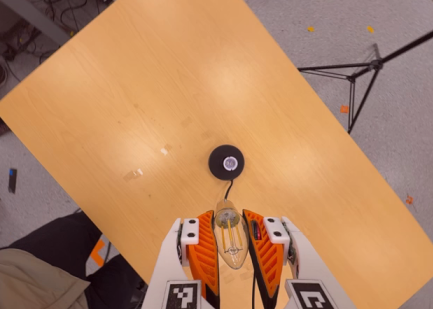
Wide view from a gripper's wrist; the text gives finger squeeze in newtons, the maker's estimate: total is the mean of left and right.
{"total": 20.5, "left": 22.3, "right": 18.7}